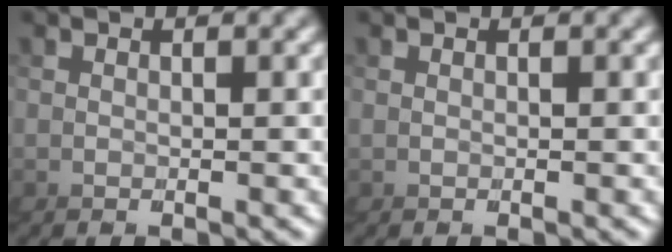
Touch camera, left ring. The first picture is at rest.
{"total": 0.0}